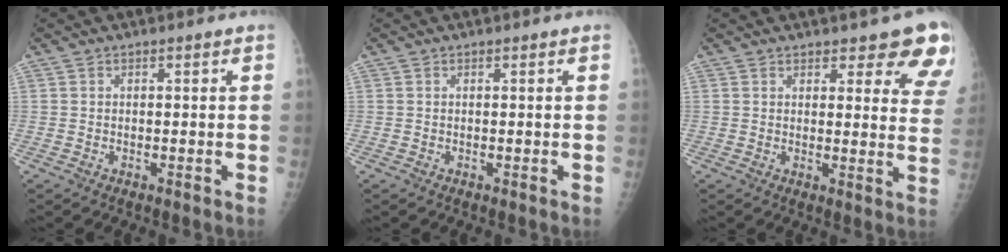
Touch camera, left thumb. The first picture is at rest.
{"total": 0.0}
{"total": 9.8, "force": [8.1, 3.5, 4.2], "torque": [0.000, -0.045, 0.069]}